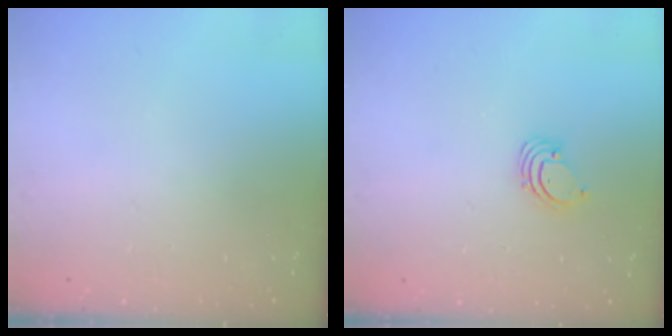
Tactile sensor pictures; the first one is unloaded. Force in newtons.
{"total": 1.6, "press": 1.6, "slide": 0.1}